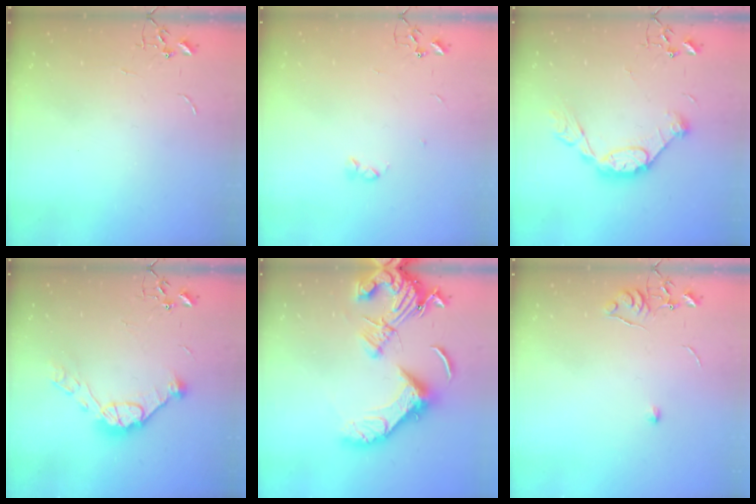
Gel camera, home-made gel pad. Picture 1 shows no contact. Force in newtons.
{"total": 2.8, "press": 2.7, "slide": 0.5}
{"total": 12.9, "press": 12.9, "slide": 0.8}
{"total": 13.0, "press": 12.9, "slide": 1.4}
{"total": 20.2, "press": 20.1, "slide": 2.4}
{"total": 5.7, "press": 5.7, "slide": 0.8}